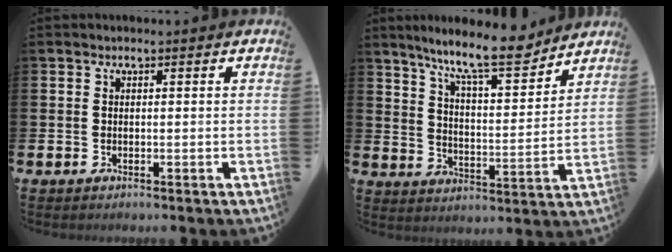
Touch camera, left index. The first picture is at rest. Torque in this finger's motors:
{"motor_torque": [1.00, -1.13, 0.83, 0.21]}